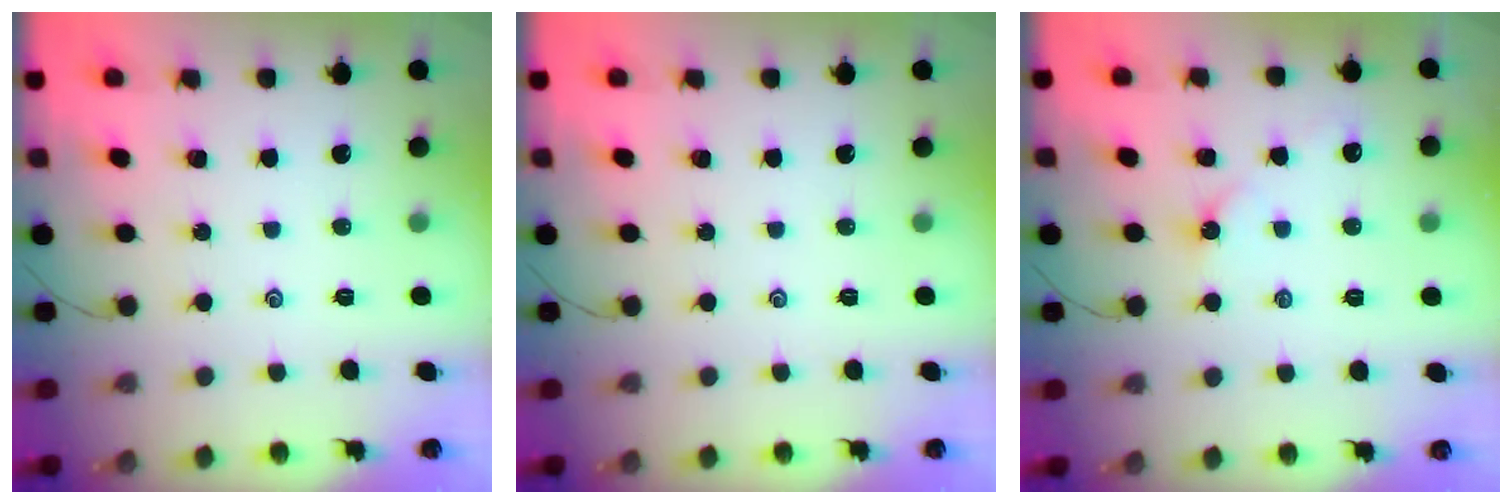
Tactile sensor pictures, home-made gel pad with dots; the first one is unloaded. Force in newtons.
{"total": 0.0}
{"total": 2.9, "press": 2.9, "slide": 0.6}